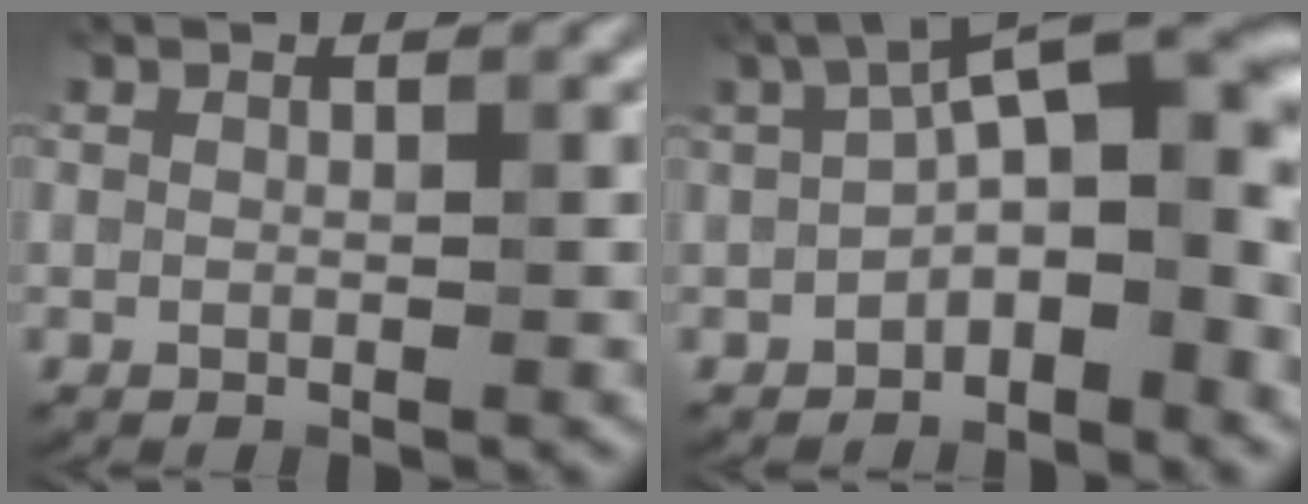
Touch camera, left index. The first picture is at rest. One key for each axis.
{"total": 7.4, "fx": -1.2, "fy": 2.6, "fz": 6.8, "tx": -0.115, "ty": 0.026, "tz": -0.005}